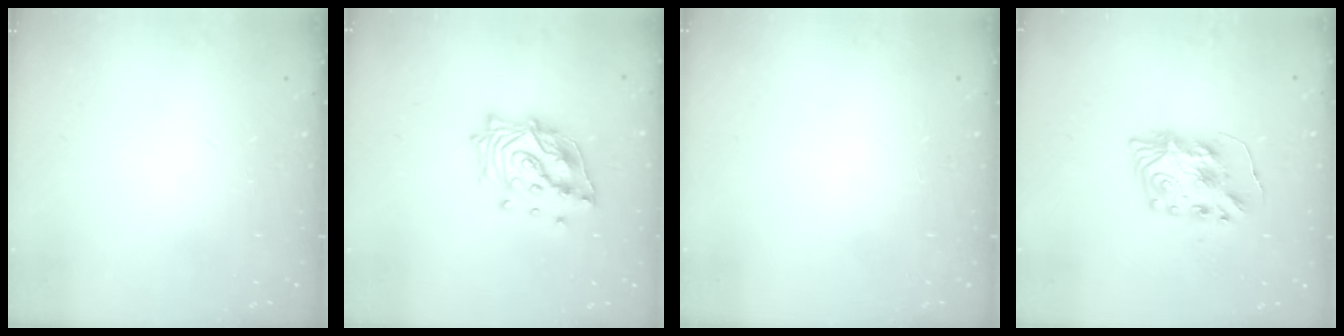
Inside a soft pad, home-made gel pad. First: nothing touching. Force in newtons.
{"total": 15.6, "press": 15.5, "slide": 2.0}
{"total": 0.0}
{"total": 9.1, "press": 9.1, "slide": 0.6}